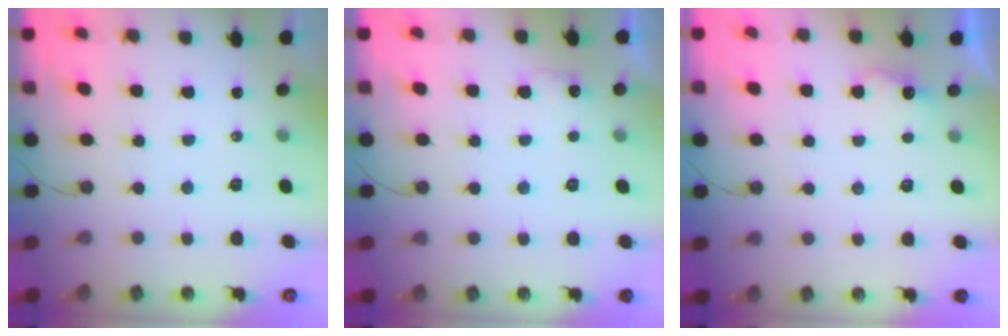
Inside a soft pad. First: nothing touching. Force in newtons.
{"total": 4.1, "press": 3.9, "slide": 1.0}
{"total": 2.8, "press": 2.7, "slide": 0.8}